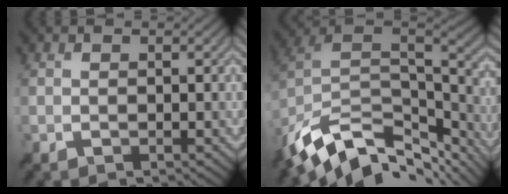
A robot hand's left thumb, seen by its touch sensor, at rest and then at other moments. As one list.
[{"total": 14.1, "force": [-8.3, 6.9, 9.0], "torque": [-0.215, -0.012, -0.138]}]